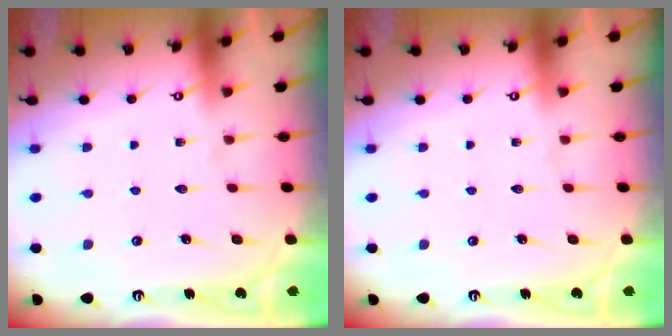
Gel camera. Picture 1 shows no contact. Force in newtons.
{"total": 0.0}